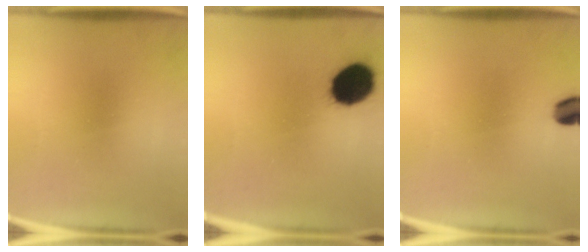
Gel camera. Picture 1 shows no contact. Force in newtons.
{"total": 15.4}
{"total": 4.5}